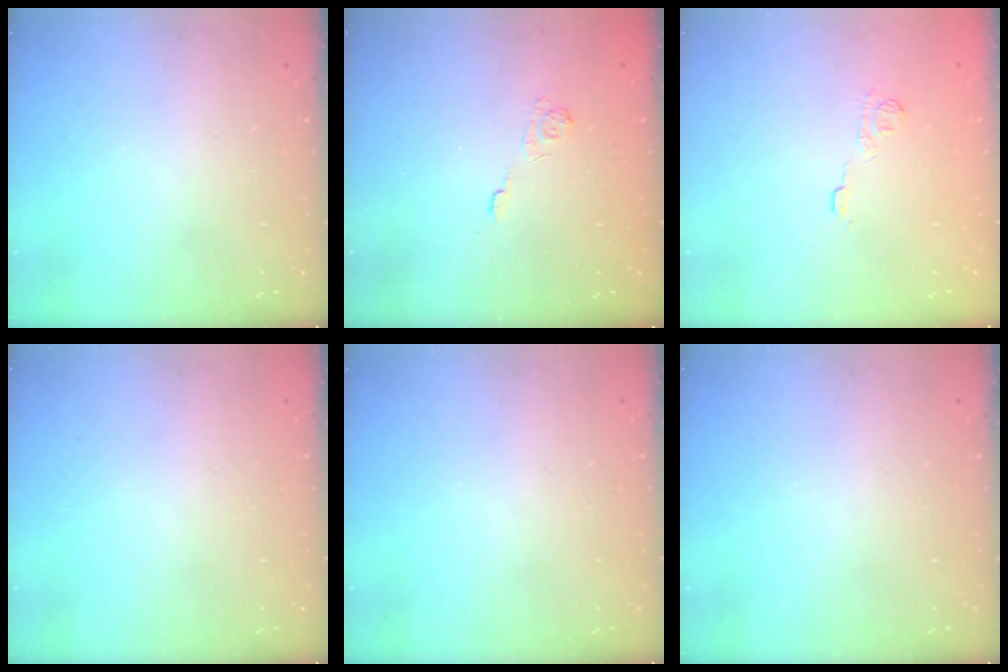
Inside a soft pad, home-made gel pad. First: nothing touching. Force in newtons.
{"total": 2.7, "press": 2.2, "slide": 1.5}
{"total": 4.1, "press": 3.8, "slide": 1.5}
{"total": 0.0}
{"total": 0.0}
{"total": 0.0}